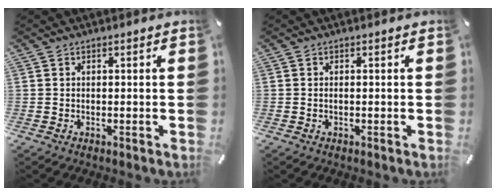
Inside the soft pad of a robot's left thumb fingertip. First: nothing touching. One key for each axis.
{"total": 0.6, "fx": -0.2, "fy": 0.2, "fz": 0.5, "tx": -0.011, "ty": -0.002, "tz": -0.003}